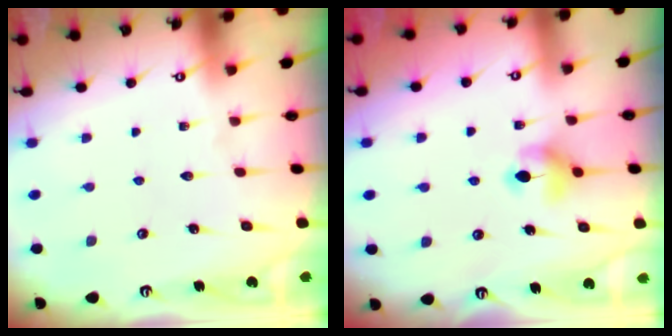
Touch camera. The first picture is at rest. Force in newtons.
{"total": 5.7, "press": 5.6, "slide": 0.9}